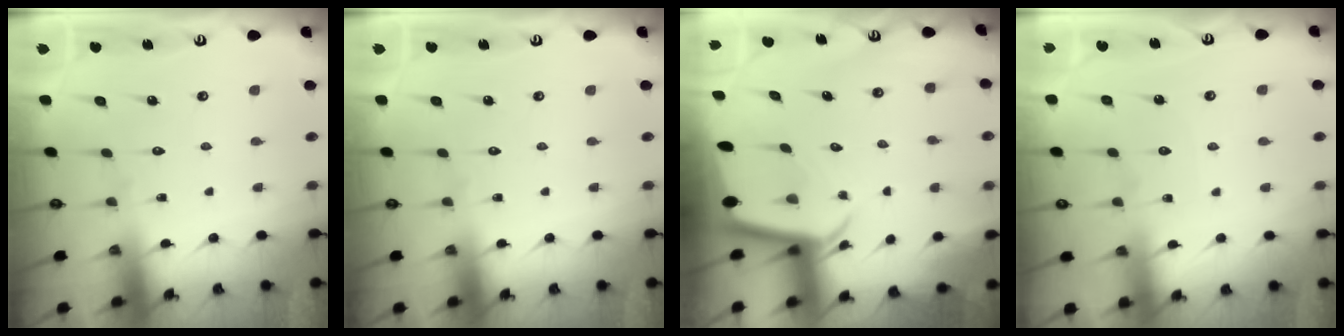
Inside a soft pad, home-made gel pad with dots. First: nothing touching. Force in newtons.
{"total": 0.0}
{"total": 2.8, "press": 2.8, "slide": 0.1}
{"total": 2.3, "press": 2.3, "slide": 0.3}